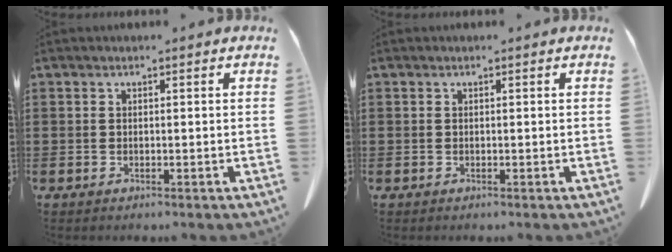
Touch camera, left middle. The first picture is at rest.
{"total": 0.0}